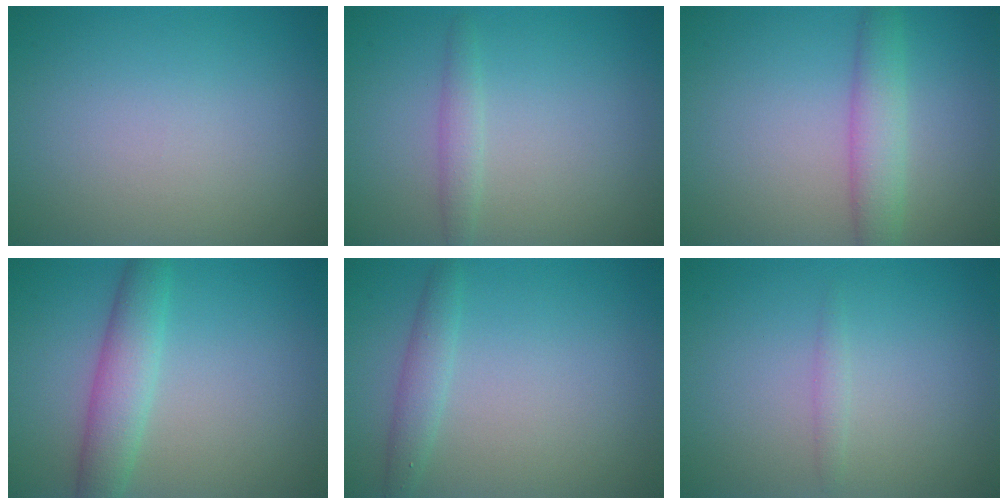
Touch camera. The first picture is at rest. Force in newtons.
{"total": 1.4, "press": 1.4, "slide": 0.1}
{"total": 3.2, "press": 3.2, "slide": 0.1}
{"total": 3.9, "press": 3.9, "slide": 0.1}
{"total": 1.8, "press": 1.8, "slide": 0.1}
{"total": 0.8, "press": 0.8, "slide": 0.0}